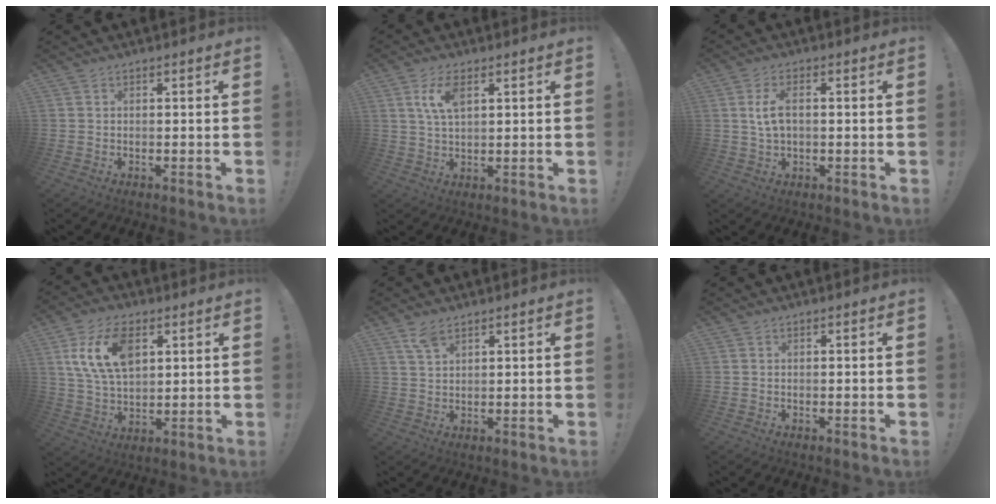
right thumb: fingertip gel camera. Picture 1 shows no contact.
{"total": 6.6, "force": [2.5, 3.1, 5.2], "torque": [-0.091, -0.002, 0.043]}
{"total": 5.4, "force": [0.6, 2.7, 4.7], "torque": [-0.085, 0.001, 0.009]}
{"total": 14.7, "force": [5.4, 9.0, 10.3], "torque": [-0.201, -0.003, 0.100]}
{"total": 4.6, "force": [3.2, 1.9, 2.7], "torque": [-0.046, -0.014, 0.059]}
{"total": 0.0}